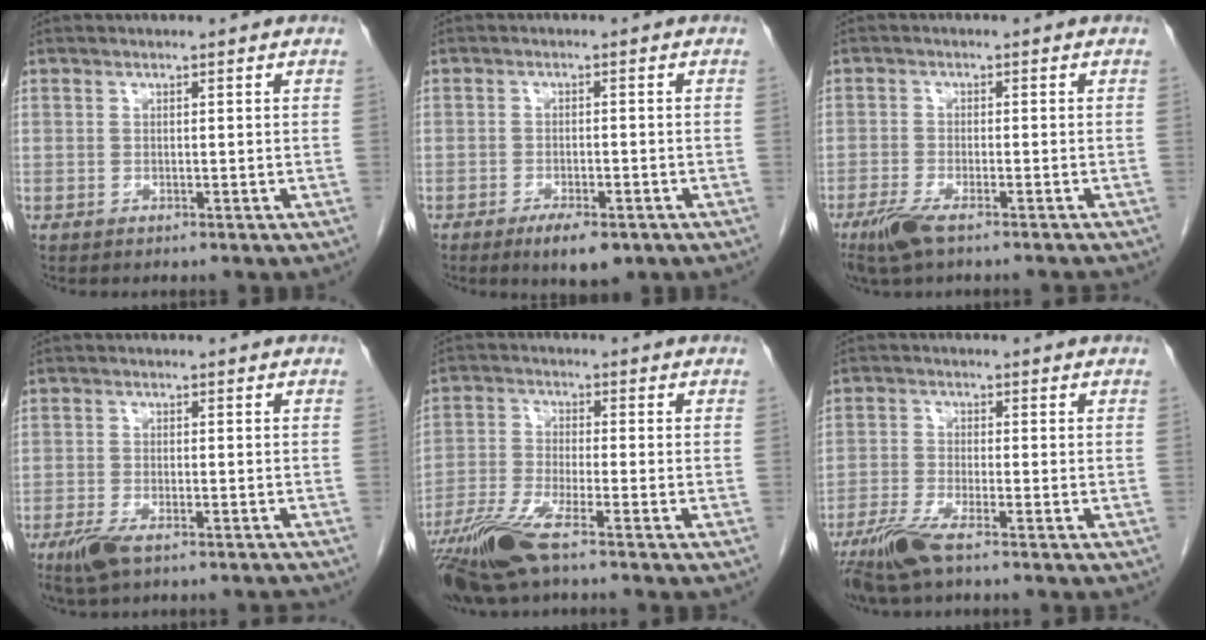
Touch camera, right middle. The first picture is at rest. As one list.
[{"total": 5.3, "force": [-3.3, 1.6, 3.7], "torque": [-0.057, -0.006, -0.045]}, {"total": 6.2, "force": [-4.8, 1.0, 3.9], "torque": [-0.071, -0.015, -0.081]}, {"total": 6.5, "force": [-5.1, 1.6, 3.7], "torque": [-0.062, -0.011, -0.086]}, {"total": 9.3, "force": [-6.5, 0.2, 6.7], "torque": [-0.139, -0.024, -0.125]}, {"total": 6.0, "force": [-4.3, 0.3, 4.2], "torque": [-0.091, -0.018, -0.087]}]